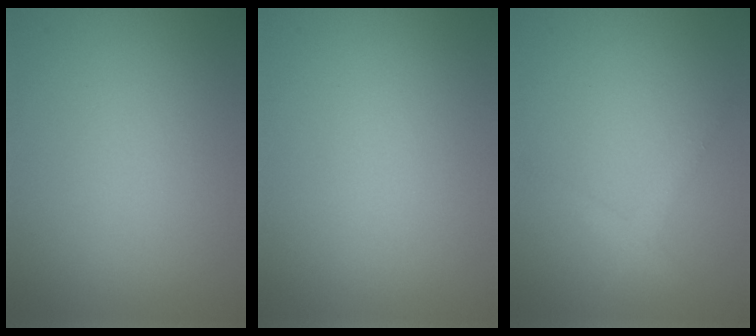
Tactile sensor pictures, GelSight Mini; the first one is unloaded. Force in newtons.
{"total": 0.0}
{"total": 1.7, "press": 1.7, "slide": 0.1}